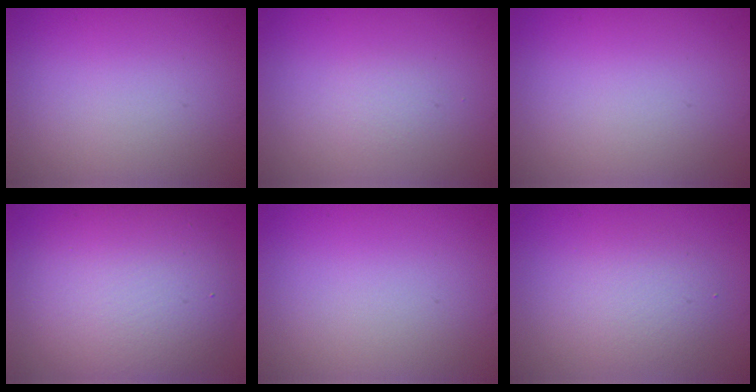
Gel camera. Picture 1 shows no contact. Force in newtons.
{"total": 0.9, "press": 0.9, "slide": 0.0}
{"total": 0.0}
{"total": 8.5, "press": 8.5, "slide": 0.5}
{"total": 0.0}
{"total": 2.7, "press": 2.7, "slide": 0.1}